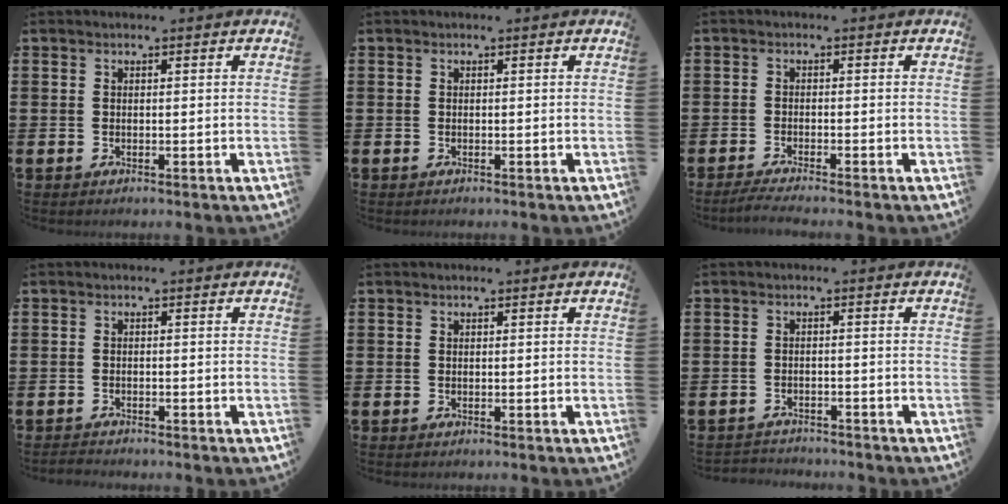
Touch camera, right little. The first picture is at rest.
{"total": 0.0}
{"total": 1.7, "force": [-1.4, -0.1, 1.0], "torque": [-0.016, 0.001, -0.026]}
{"total": 1.0, "force": [-1.0, 0.0, 0.0], "torque": [-0.004, 0.000, -0.020]}
{"total": 0.0}
{"total": 1.7, "force": [-1.7, 0.1, -0.2], "torque": [0.000, 0.003, -0.038]}